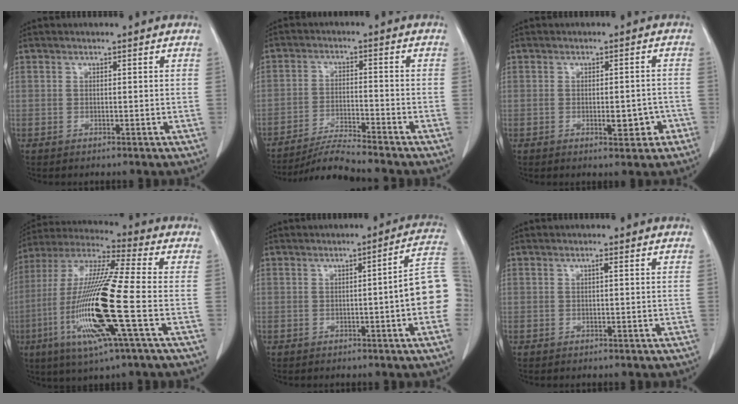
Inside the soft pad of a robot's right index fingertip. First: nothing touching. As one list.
[{"total": 6.6, "force": [-6.2, -1.6, 1.5], "torque": [-0.026, -0.017, -0.113]}, {"total": 3.9, "force": [-1.5, 1.6, 3.2], "torque": [-0.039, 0.006, -0.012]}, {"total": 19.3, "force": [-5.1, 0.4, 18.7], "torque": [-0.398, -0.020, -0.103]}, {"total": 10.1, "force": [-1.1, -0.2, 10.0], "torque": [-0.112, 0.015, -0.026]}, {"total": 0.5, "force": [0.1, 0.0, 0.5], "torque": [-0.008, 0.001, 0.002]}]